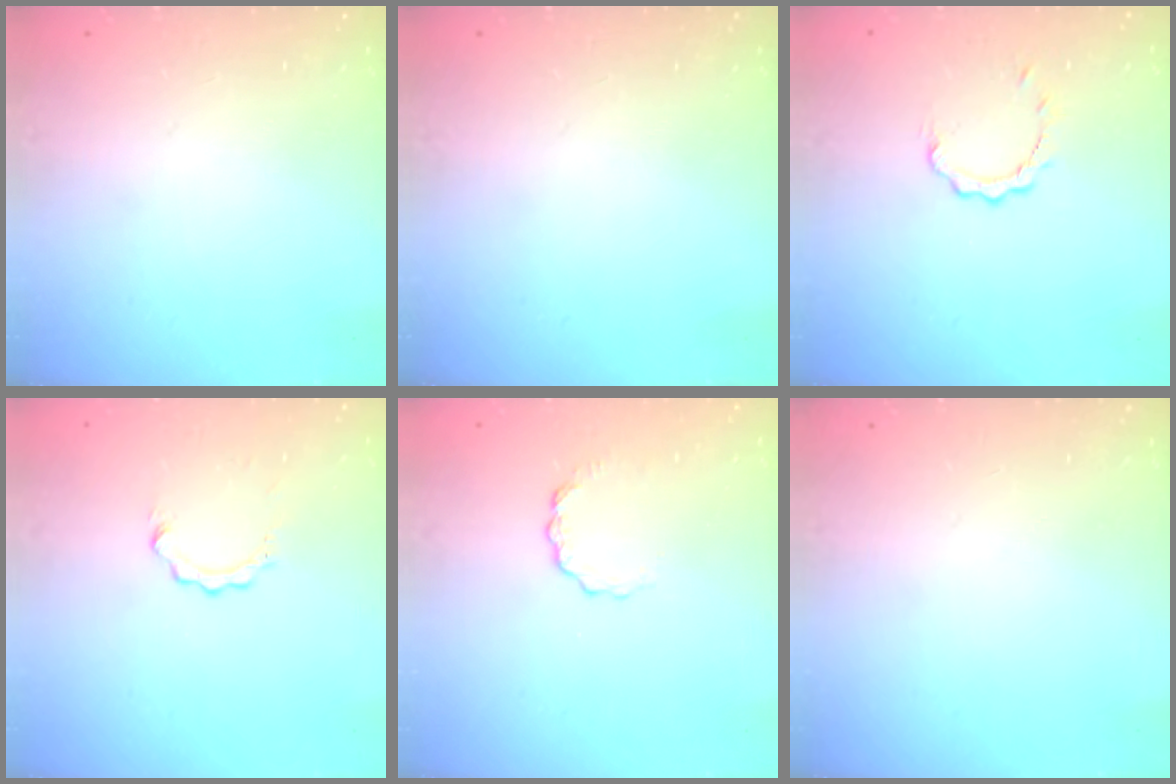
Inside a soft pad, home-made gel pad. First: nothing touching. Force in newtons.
{"total": 0.0}
{"total": 2.6, "press": 2.5, "slide": 0.3}
{"total": 2.8, "press": 2.8, "slide": 0.2}
{"total": 3.9, "press": 3.9, "slide": 0.5}
{"total": 0.0}